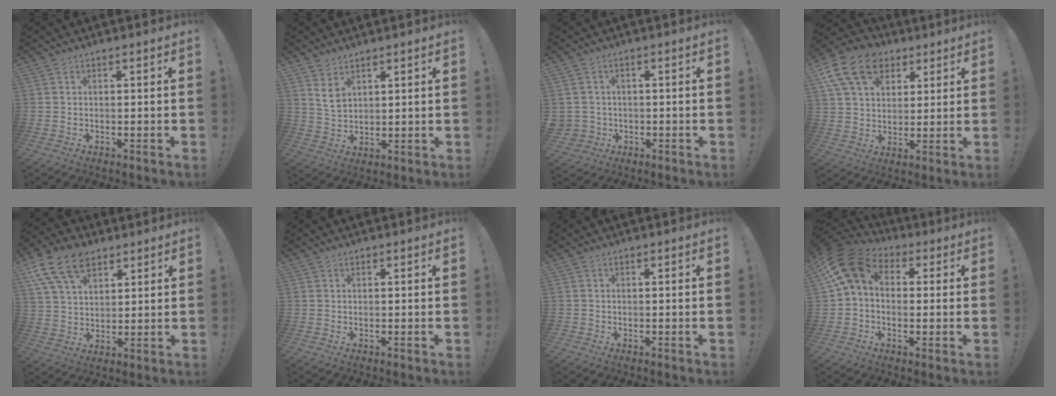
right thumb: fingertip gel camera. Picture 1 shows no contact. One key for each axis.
{"total": 5.7, "fx": 3.4, "fy": 3.3, "fz": 3.1, "tx": -0.046, "ty": -0.017, "tz": 0.063}
{"total": 3.0, "fx": 0.2, "fy": 2.9, "fz": 0.9, "tx": -0.015, "ty": 0.001, "tz": 0.007}
{"total": 17.2, "fx": 7.9, "fy": 12.2, "fz": 9.2, "tx": -0.156, "ty": -0.032, "tz": 0.151}
{"total": 14.8, "fx": 8.2, "fy": 9.2, "fz": 8.2, "tx": -0.147, "ty": -0.034, "tz": 0.154}
{"total": 0.0}
{"total": 0.7, "fx": -0.5, "fy": 0.5, "fz": 0.0, "tx": -0.001, "ty": 0.002, "tz": -0.009}
{"total": 14.1, "fx": 4.0, "fy": 9.1, "fz": 10.0, "tx": -0.185, "ty": 0.000, "tz": 0.077}